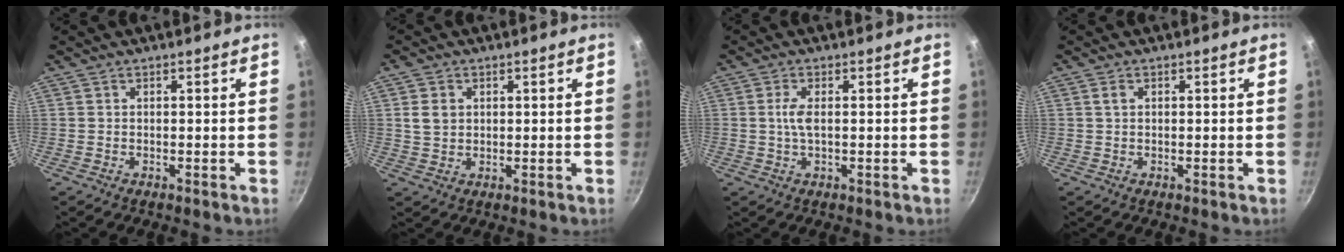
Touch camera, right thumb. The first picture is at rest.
{"total": 4.0, "force": [1.0, 3.1, 2.3], "torque": [-0.036, 0.000, 0.020]}
{"total": 3.0, "force": [0.2, 1.1, 2.8], "torque": [-0.068, 0.003, 0.000]}
{"total": 1.0, "force": [0.3, 0.8, 0.6], "torque": [-0.010, 0.003, 0.005]}